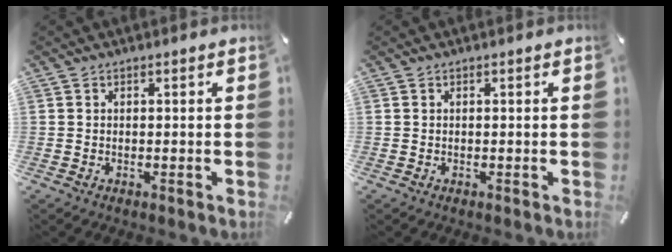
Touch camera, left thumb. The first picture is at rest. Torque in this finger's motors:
{"motor_torque": [-0.01, 0.00, -0.02, 0.02, 0.00]}